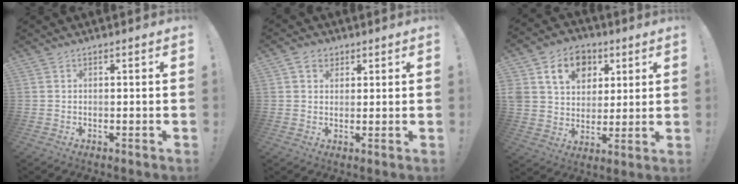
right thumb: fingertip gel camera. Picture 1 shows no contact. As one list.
[{"total": 4.4, "force": [2.2, 3.4, 1.7], "torque": [-0.023, -0.004, 0.039]}, {"total": 14.7, "force": [6.1, 11.5, 6.9], "torque": [-0.099, -0.018, 0.118]}]